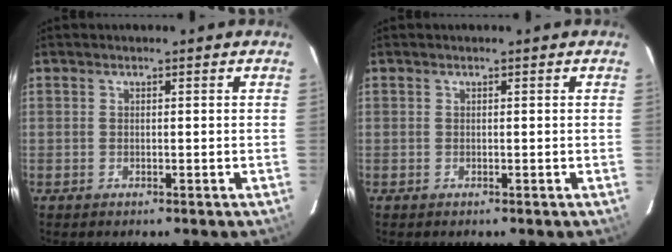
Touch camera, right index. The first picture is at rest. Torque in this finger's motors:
{"motor_torque": [0.00, 0.00, 0.00, 0.00]}